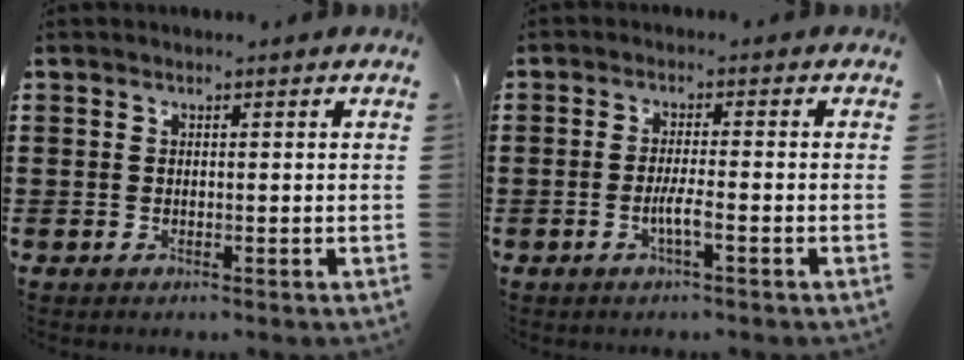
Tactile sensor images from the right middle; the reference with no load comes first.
{"total": 2.9, "force": [-1.3, 0.4, 2.6], "torque": [-0.046, 0.002, -0.024]}